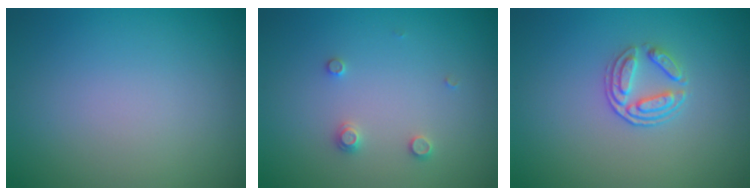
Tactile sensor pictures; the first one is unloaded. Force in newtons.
{"total": 1.3, "press": 1.3, "slide": 0.2}
{"total": 2.4, "press": 1.9, "slide": 1.5}